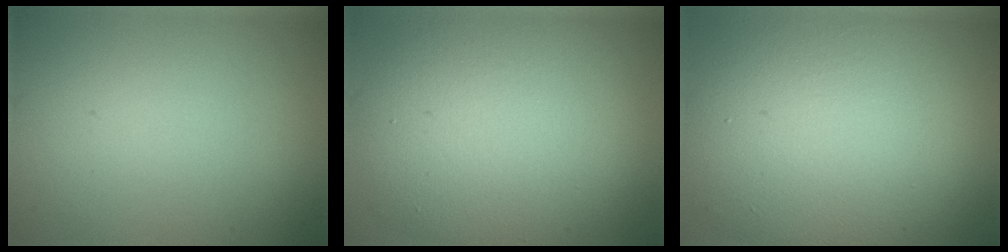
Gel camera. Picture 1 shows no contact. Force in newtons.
{"total": 10.7, "press": 10.7, "slide": 1.1}
{"total": 13.4, "press": 13.3, "slide": 0.8}